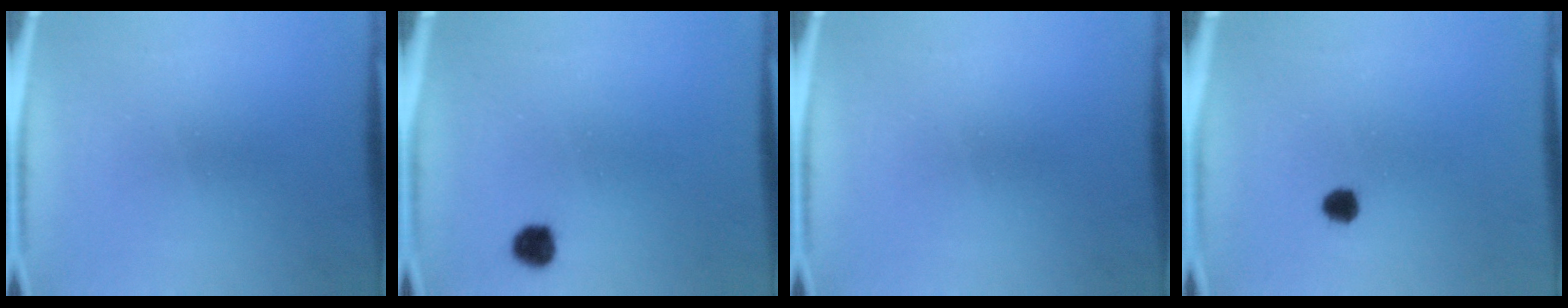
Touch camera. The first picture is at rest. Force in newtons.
{"total": 3.2}
{"total": 0.0}
{"total": 2.4}